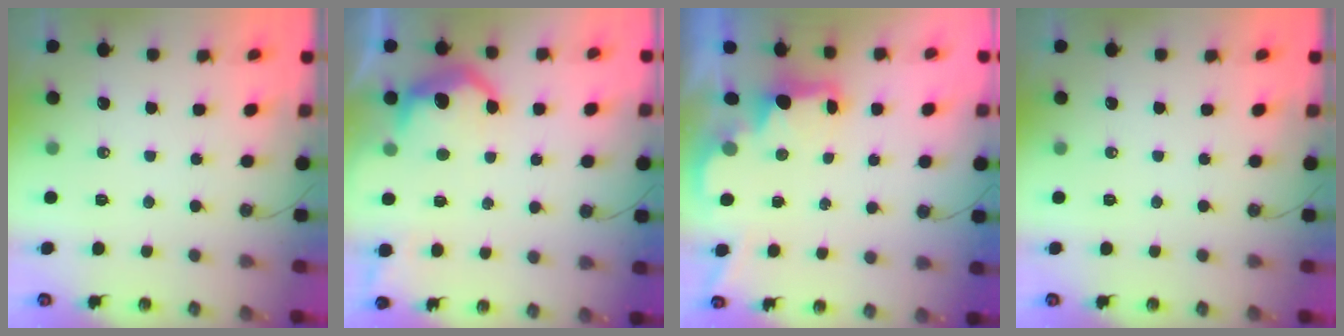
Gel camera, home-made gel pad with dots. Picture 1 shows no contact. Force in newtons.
{"total": 9.8, "press": 9.8, "slide": 0.7}
{"total": 2.1, "press": 2.0, "slide": 0.8}
{"total": 0.0}